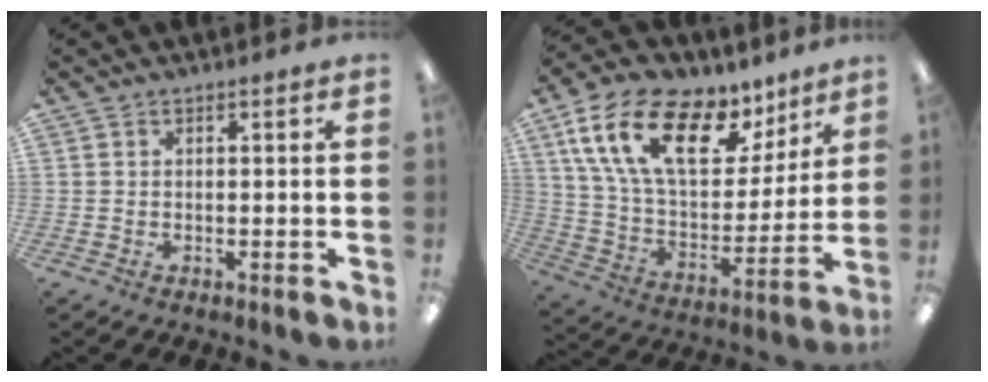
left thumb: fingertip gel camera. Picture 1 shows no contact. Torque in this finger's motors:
{"motor_torque": [0.55, 0.66, 1.49, -1.27, 0.52]}